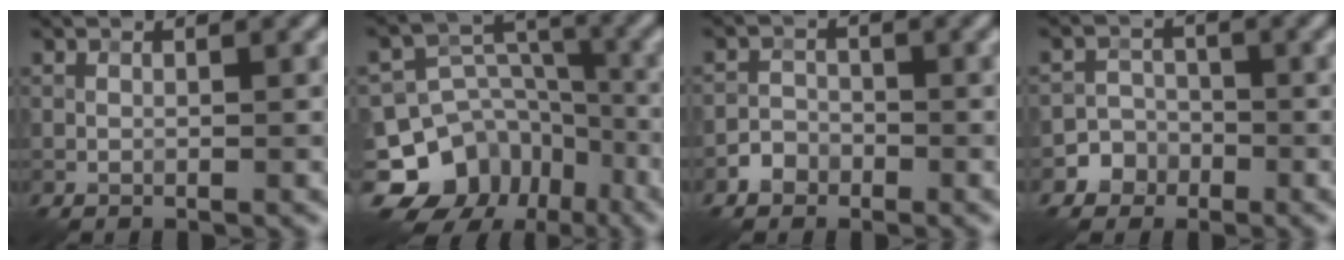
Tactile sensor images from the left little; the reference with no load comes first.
{"total": 12.8, "force": [-8.1, 9.2, 3.6], "torque": [-0.083, 0.010, -0.130]}
{"total": 1.7, "force": [-1.1, 1.3, 0.3], "torque": [0.002, 0.008, -0.022]}
{"total": 3.0, "force": [-1.6, 2.5, 0.0], "torque": [0.033, 0.005, -0.037]}